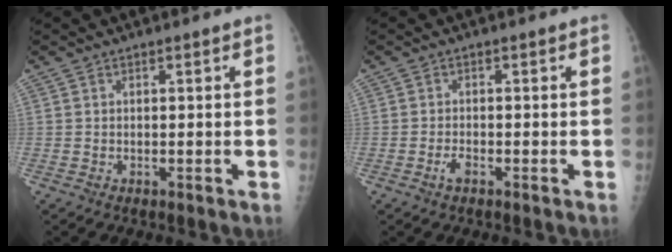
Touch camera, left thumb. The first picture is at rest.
{"total": 1.6, "force": [-1.0, 0.7, 1.1], "torque": [-0.026, 0.003, -0.019]}